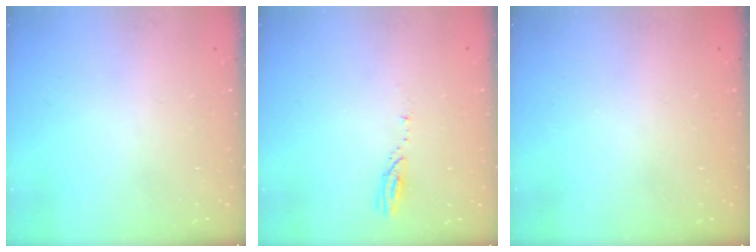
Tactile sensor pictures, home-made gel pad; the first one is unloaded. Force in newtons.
{"total": 2.9, "press": 2.9, "slide": 0.2}
{"total": 0.0}